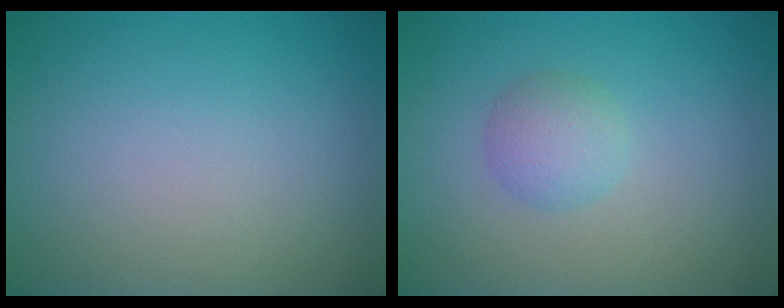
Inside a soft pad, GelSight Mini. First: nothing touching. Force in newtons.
{"total": 2.1, "press": 2.1, "slide": 0.1}